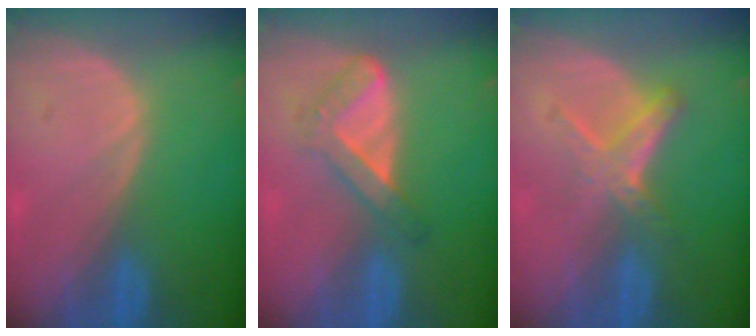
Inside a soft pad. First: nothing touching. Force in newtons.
{"total": 5.4, "press": 4.7, "slide": 2.7}
{"total": 5.0, "press": 4.7, "slide": 1.5}